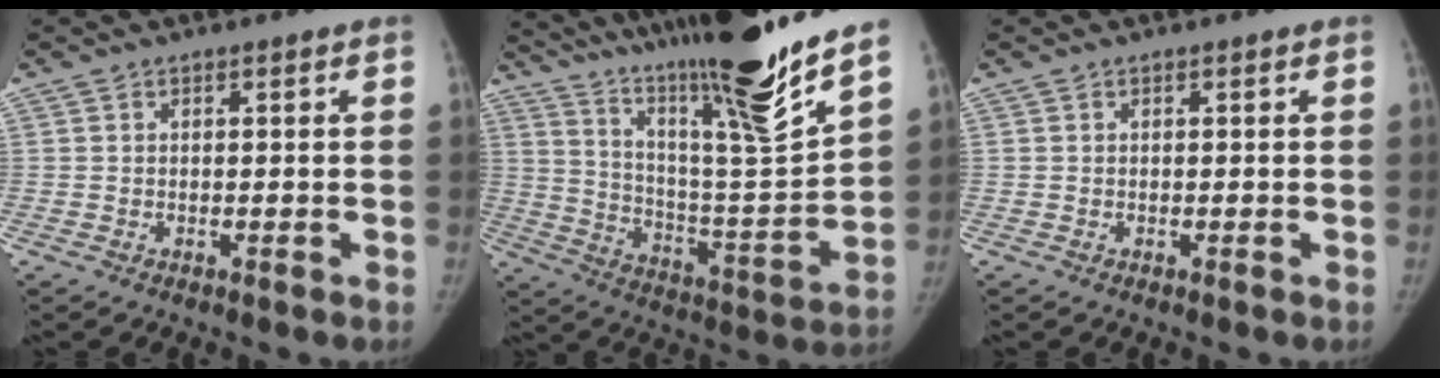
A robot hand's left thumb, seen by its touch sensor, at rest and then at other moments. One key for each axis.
{"total": 26.2, "fx": 20.5, "fy": 0.8, "fz": 16.3, "tx": -0.249, "ty": -0.119, "tz": 0.334}
{"total": 0.0}